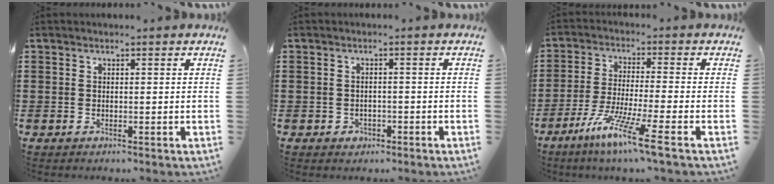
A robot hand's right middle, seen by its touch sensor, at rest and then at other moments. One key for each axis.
{"total": 1.1, "fx": -0.7, "fy": 0.8, "fz": 0.3, "tx": -0.009, "ty": 0.001, "tz": -0.016}
{"total": 8.6, "fx": -6.0, "fy": -0.2, "fz": 6.2, "tx": -0.133, "ty": -0.014, "tz": -0.118}